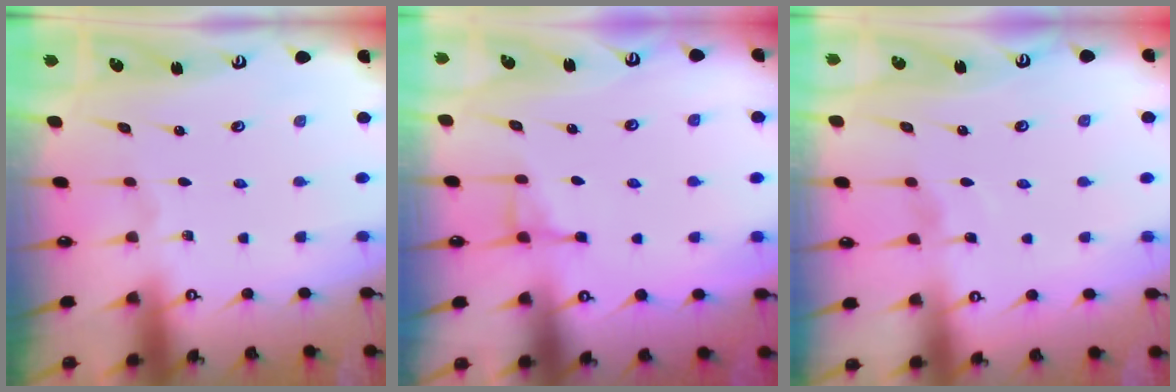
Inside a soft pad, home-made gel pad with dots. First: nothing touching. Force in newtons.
{"total": 4.3, "press": 4.2, "slide": 0.8}
{"total": 4.4, "press": 4.3, "slide": 0.6}